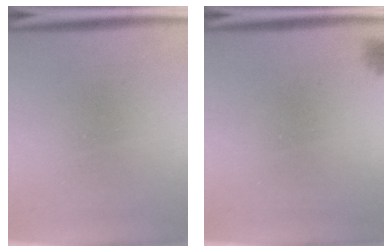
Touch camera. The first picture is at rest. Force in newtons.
{"total": 1.6}